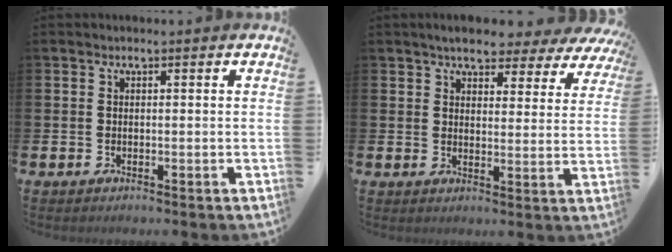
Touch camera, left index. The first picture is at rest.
{"total": 5.3, "force": [4.9, 1.5, 1.4], "torque": [-0.039, -0.029, 0.081]}